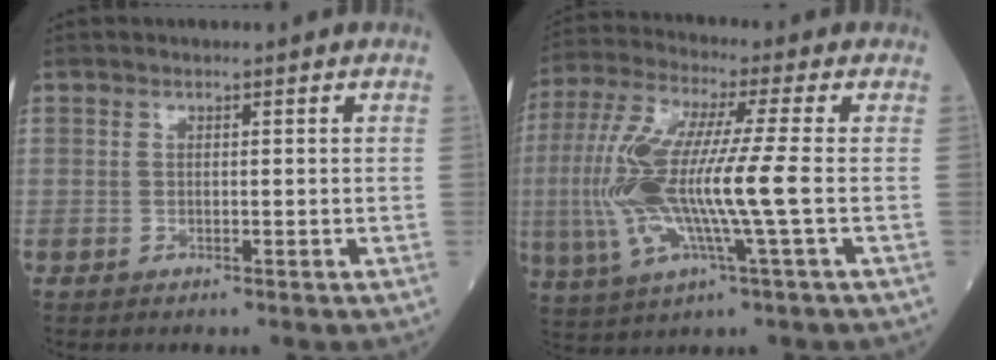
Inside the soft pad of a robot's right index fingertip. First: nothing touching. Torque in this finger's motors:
{"motor_torque": [1.34, -0.80, 0.91, 0.21]}